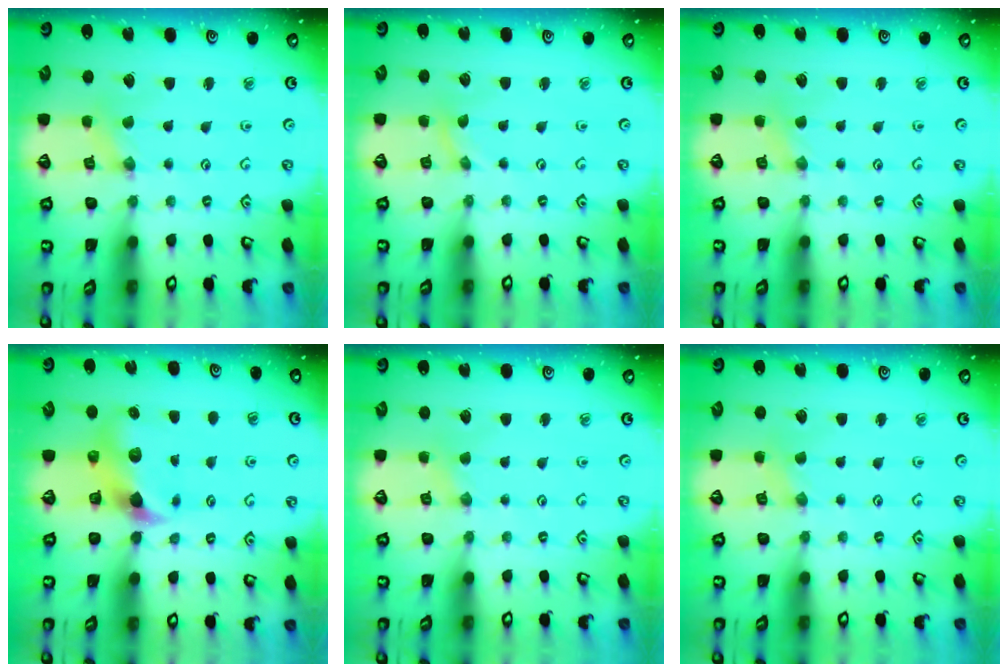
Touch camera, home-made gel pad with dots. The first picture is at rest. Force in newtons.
{"total": 0.0}
{"total": 1.8, "press": 1.7, "slide": 0.4}
{"total": 8.0, "press": 7.9, "slide": 1.1}
{"total": 0.9, "press": 0.8, "slide": 0.2}
{"total": 0.0}